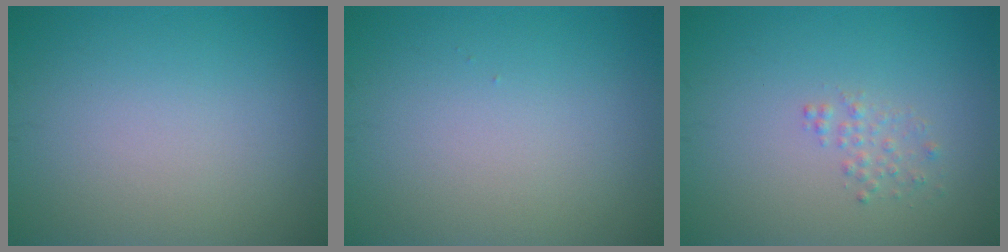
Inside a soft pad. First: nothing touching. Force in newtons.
{"total": 0.0}
{"total": 1.1, "press": 1.1, "slide": 0.0}